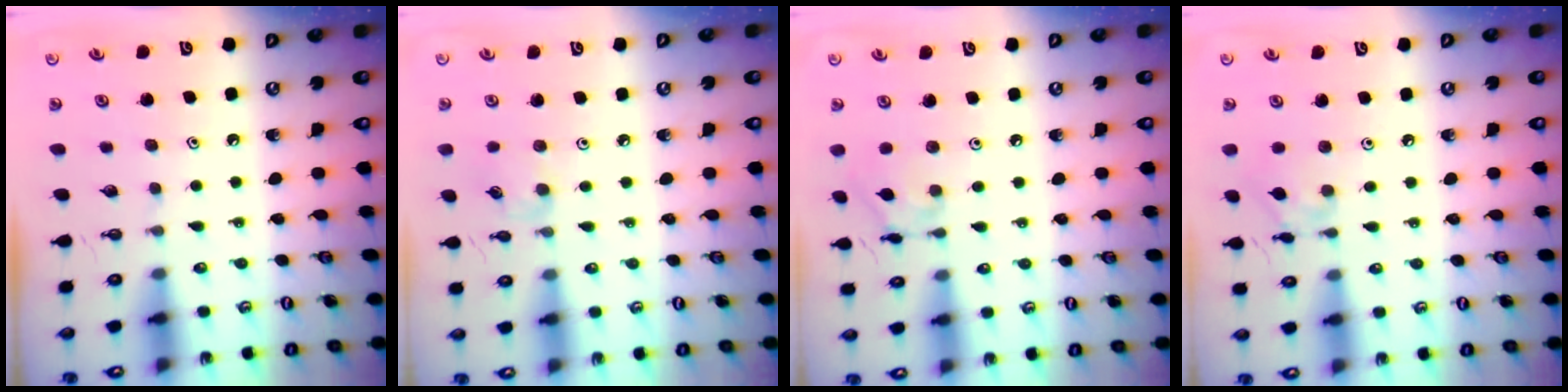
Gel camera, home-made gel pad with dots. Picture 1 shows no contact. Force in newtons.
{"total": 6.5, "press": 6.4, "slide": 0.6}
{"total": 7.7, "press": 7.7, "slide": 0.4}
{"total": 7.4, "press": 7.4, "slide": 0.4}